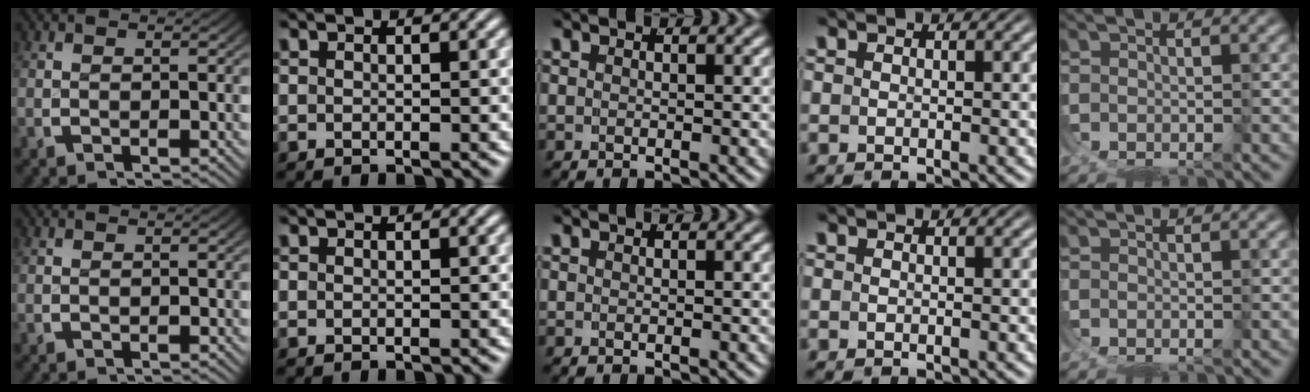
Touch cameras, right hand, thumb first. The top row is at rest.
{"thumb": {"total": 0.6, "force": [-0.5, 0.1, -0.3], "torque": [0.006, -0.003, -0.014]}}